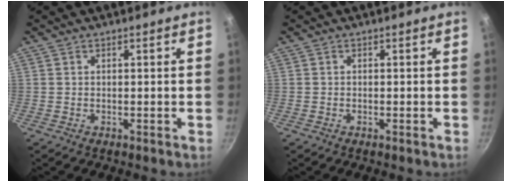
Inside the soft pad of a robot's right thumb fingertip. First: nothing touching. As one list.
[{"total": 0.0}]